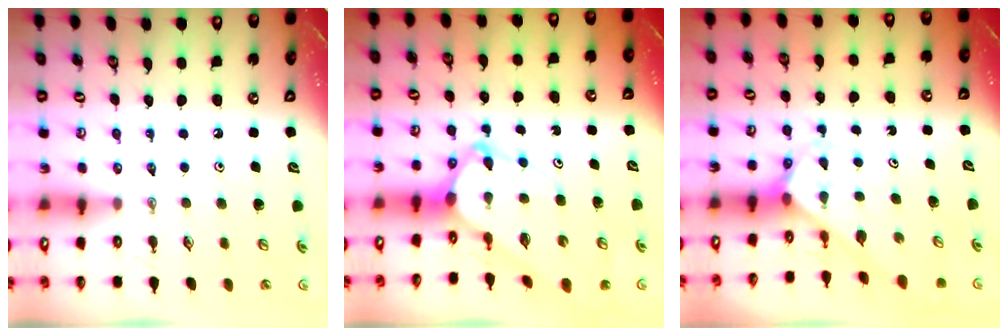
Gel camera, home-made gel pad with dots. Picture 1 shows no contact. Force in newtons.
{"total": 6.6, "press": 6.6, "slide": 0.6}
{"total": 2.6, "press": 2.6, "slide": 0.2}